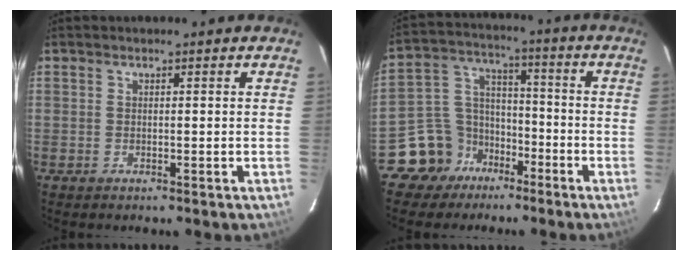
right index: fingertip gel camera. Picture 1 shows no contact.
{"total": 10.6, "force": [-7.0, 7.8, 1.4], "torque": [-0.046, 0.053, -0.126]}